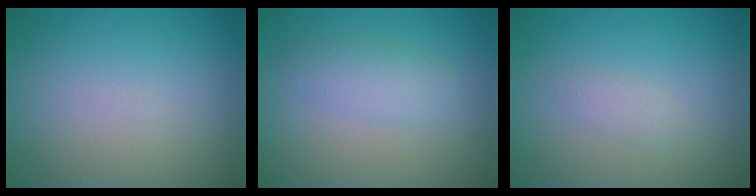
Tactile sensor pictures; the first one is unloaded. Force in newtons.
{"total": 2.4, "press": 2.4, "slide": 0.0}
{"total": 1.1, "press": 1.1, "slide": 0.0}